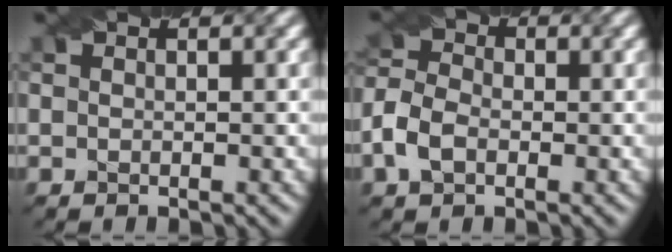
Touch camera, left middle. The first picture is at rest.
{"total": 3.7, "force": [-1.6, 2.5, 2.2], "torque": [-0.056, 0.003, -0.038]}